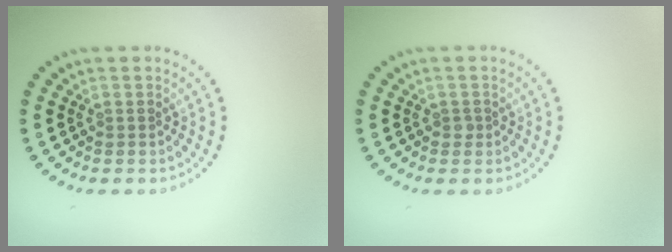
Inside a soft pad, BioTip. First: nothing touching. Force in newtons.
{"total": 0.6, "press": 0.4, "slide": 0.4}